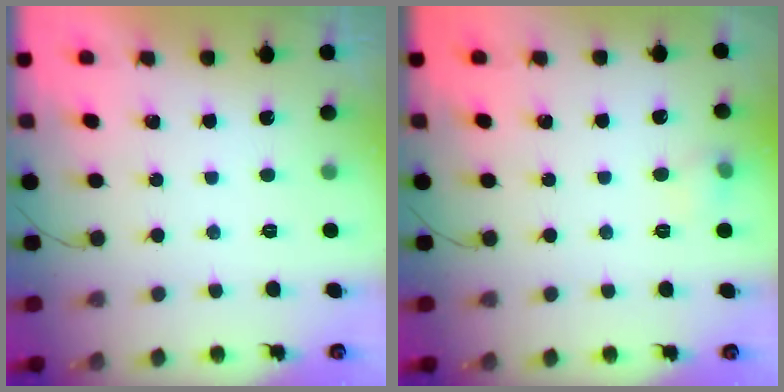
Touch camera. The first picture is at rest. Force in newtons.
{"total": 5.3, "press": 5.0, "slide": 1.7}